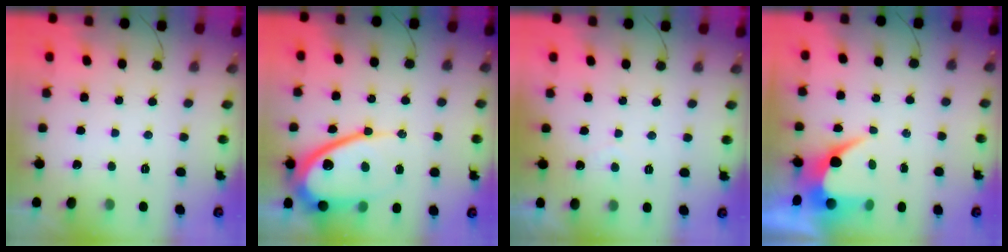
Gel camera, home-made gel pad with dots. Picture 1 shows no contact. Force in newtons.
{"total": 17.0, "press": 16.9, "slide": 1.4}
{"total": 1.8, "press": 1.8, "slide": 0.1}
{"total": 6.7, "press": 6.7, "slide": 0.3}